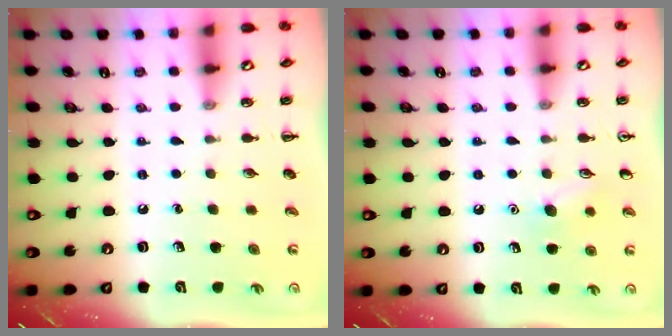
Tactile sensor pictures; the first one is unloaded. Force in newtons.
{"total": 7.7, "press": 7.5, "slide": 1.9}